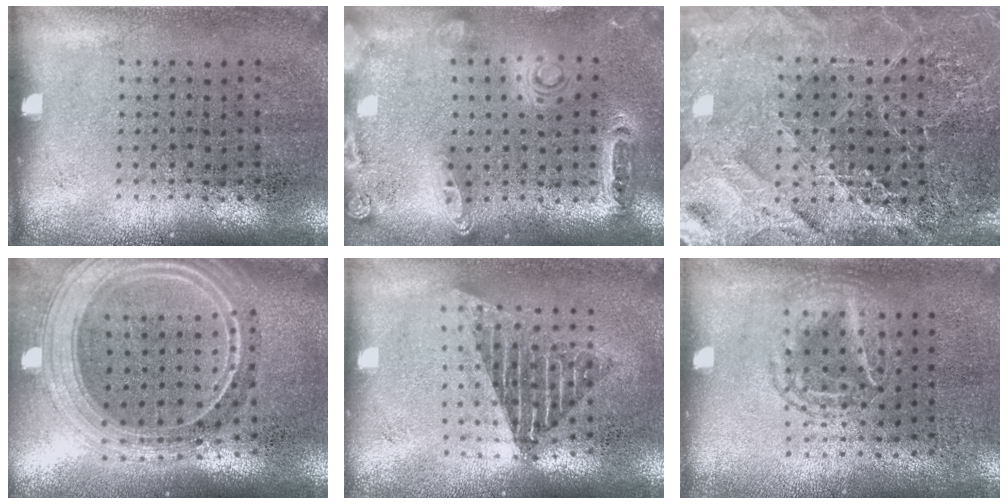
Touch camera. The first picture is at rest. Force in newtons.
{"total": 1.5, "press": 1.4, "slide": 0.2}
{"total": 5.0, "press": 4.5, "slide": 2.1}
{"total": 2.6, "press": 2.2, "slide": 1.4}
{"total": 1.7, "press": 1.4, "slide": 1.1}
{"total": 1.3, "press": 1.2, "slide": 0.5}